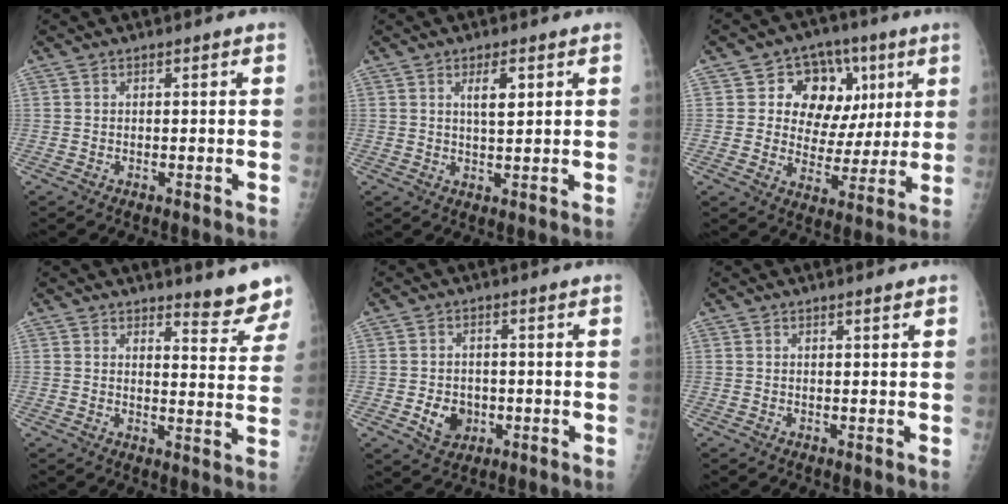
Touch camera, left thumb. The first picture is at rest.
{"total": 3.9, "force": [1.7, 1.3, 3.3], "torque": [-0.046, -0.008, 0.030]}
{"total": 14.5, "force": [4.9, 11.2, 7.8], "torque": [-0.051, -0.003, 0.078]}
{"total": 6.8, "force": [6.3, 1.3, 2.2], "torque": [-0.004, -0.054, 0.068]}
{"total": 5.3, "force": [-1.3, 4.4, 2.8], "torque": [-0.027, 0.004, -0.014]}
{"total": 0.7, "force": [0.6, 0.0, 0.4], "torque": [-0.009, -0.004, 0.011]}